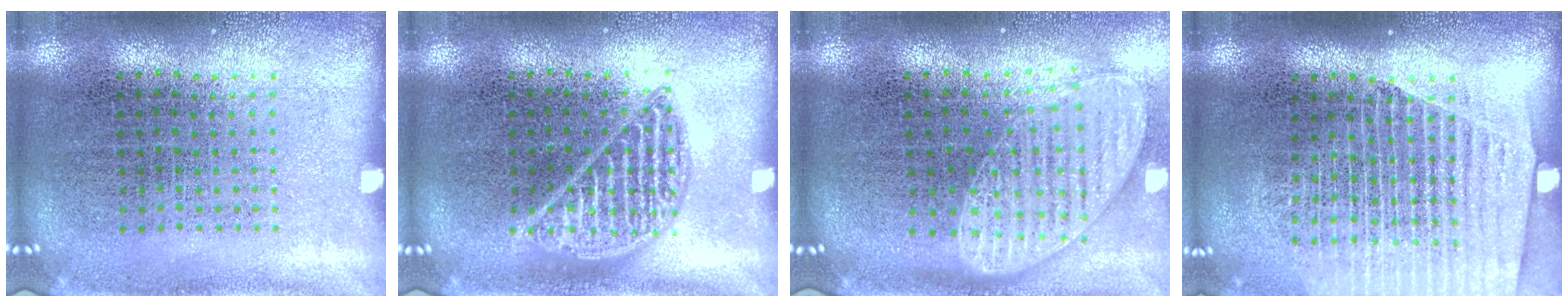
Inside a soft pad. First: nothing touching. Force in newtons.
{"total": 1.1, "press": 1.0, "slide": 0.2}
{"total": 1.8, "press": 1.5, "slide": 1.0}
{"total": 1.7, "press": 1.6, "slide": 0.6}